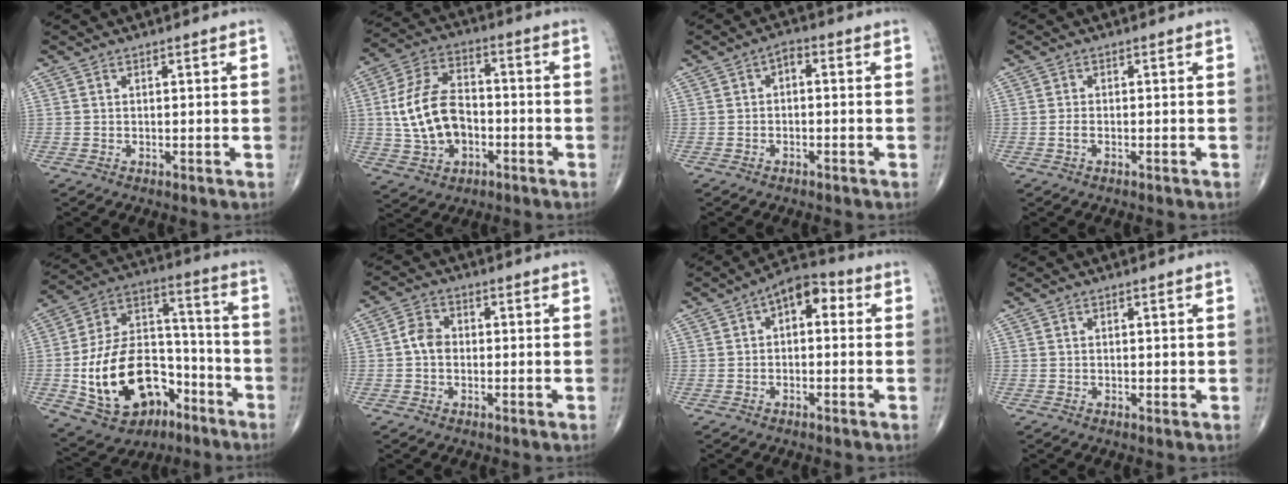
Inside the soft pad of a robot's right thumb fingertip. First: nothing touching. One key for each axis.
{"total": 13.9, "fx": -1.7, "fy": 9.3, "fz": 10.1, "tx": -0.179, "ty": 0.028, "tz": -0.030}
{"total": 2.3, "fx": -0.2, "fy": 1.3, "fz": 1.9, "tx": -0.019, "ty": 0.017, "tz": -0.012}
{"total": 1.0, "fx": -0.4, "fy": 0.4, "fz": 0.8, "tx": -0.020, "ty": 0.000, "tz": -0.008}
{"total": 22.1, "fx": -8.4, "fy": 14.5, "fz": 14.4, "tx": -0.230, "ty": 0.076, "tz": -0.125}
{"total": 4.0, "fx": -0.3, "fy": 3.1, "fz": 2.5, "tx": -0.040, "ty": 0.013, "tz": -0.015}
{"total": 7.3, "fx": 1.5, "fy": 4.1, "fz": 5.8, "tx": -0.061, "ty": 0.026, "tz": 0.009}
{"total": 0.5, "fx": 0.1, "fy": 0.3, "fz": 0.4, "tx": -0.002, "ty": -0.002, "tz": 0.000}